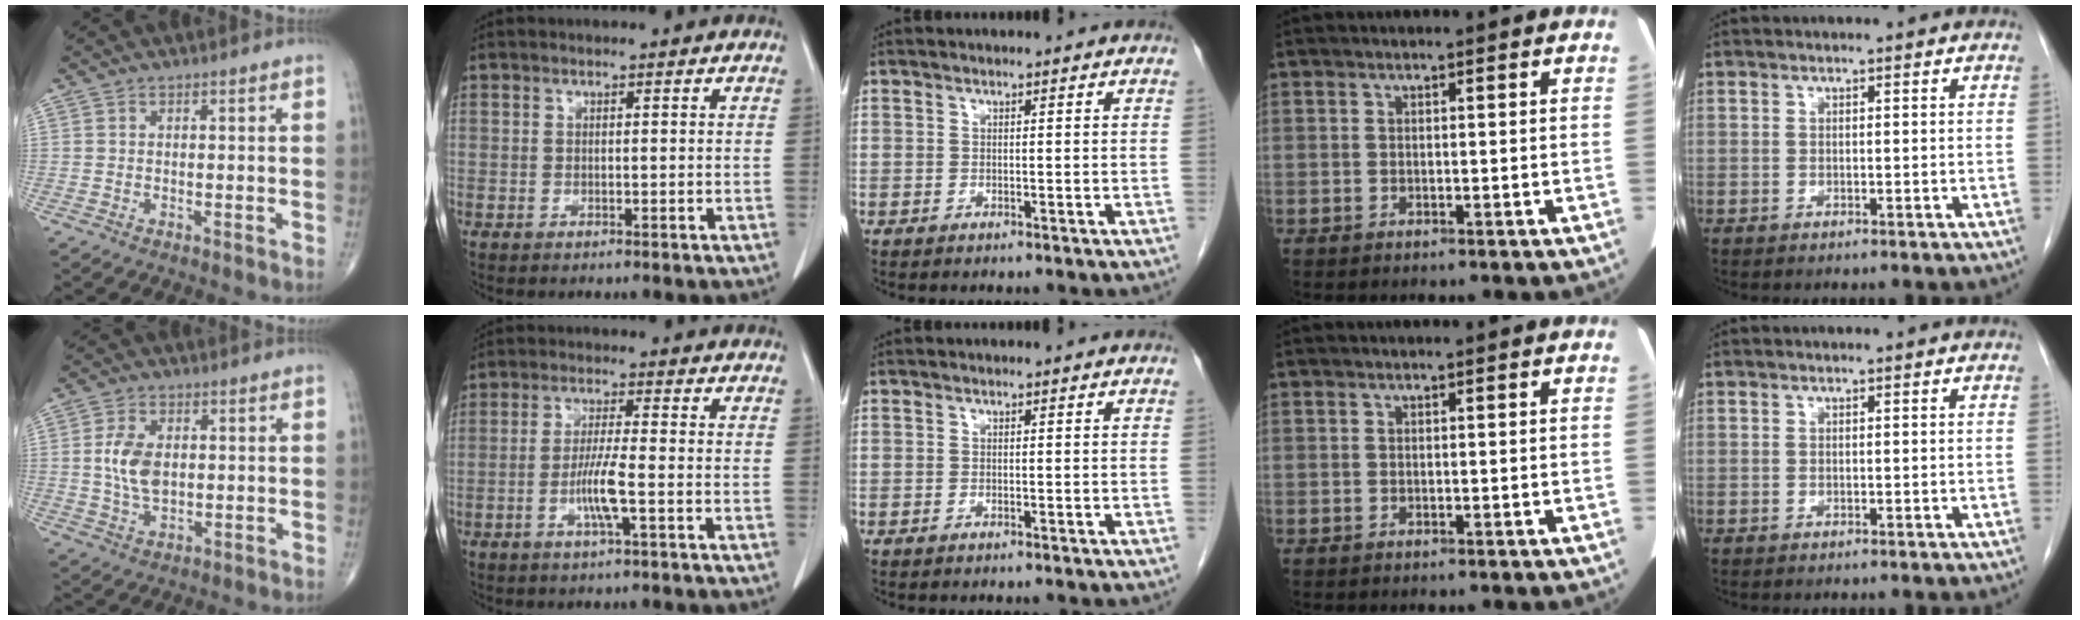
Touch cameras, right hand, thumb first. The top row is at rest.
{"thumb": {"total": 7.3, "force": [0.7, 4.4, 5.9], "torque": [-0.110, -0.004, 0.014]}, "index": {"total": 5.4, "force": [-1.7, -0.1, 5.1], "torque": [-0.101, -0.005, -0.034]}}